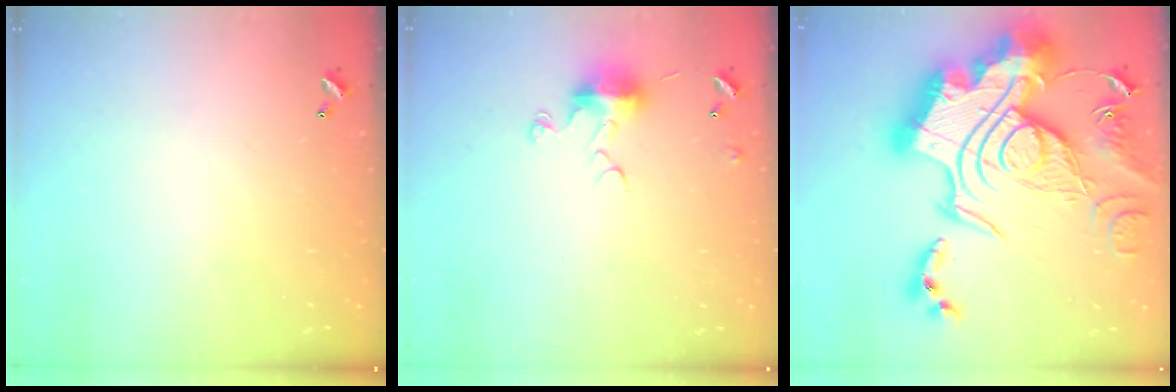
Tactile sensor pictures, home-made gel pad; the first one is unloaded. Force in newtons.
{"total": 7.4, "press": 7.4, "slide": 1.0}
{"total": 0.7, "press": 0.7, "slide": 0.1}